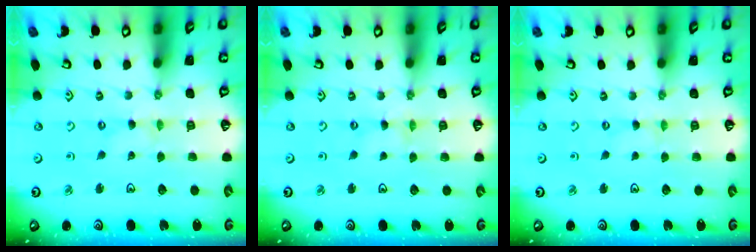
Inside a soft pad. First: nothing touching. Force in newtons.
{"total": 0.0}
{"total": 0.0}